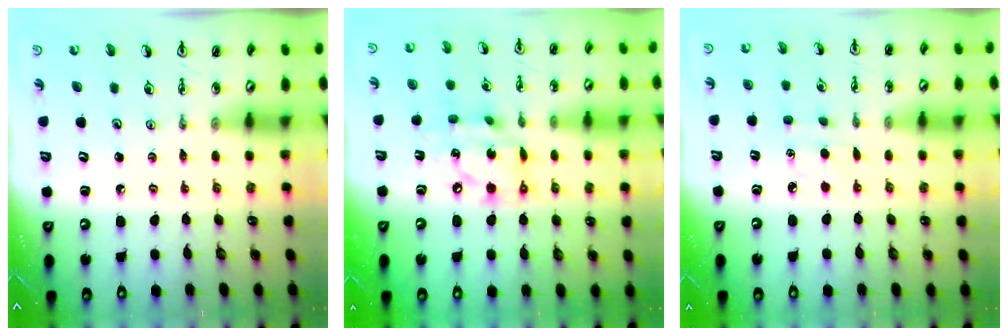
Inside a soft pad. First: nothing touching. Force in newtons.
{"total": 14.7, "press": 14.7, "slide": 1.2}
{"total": 3.6, "press": 3.6, "slide": 0.5}